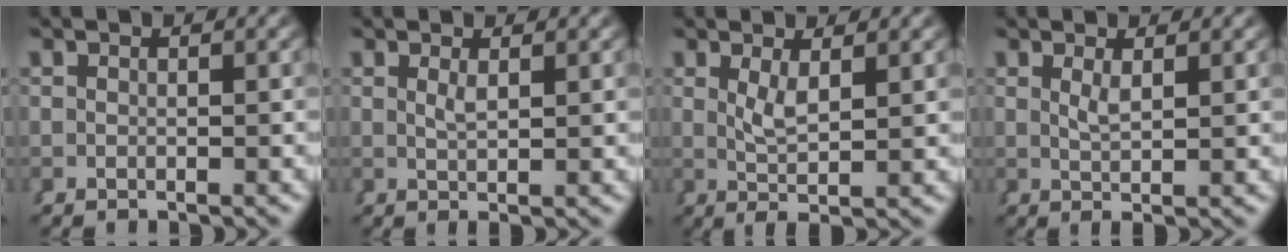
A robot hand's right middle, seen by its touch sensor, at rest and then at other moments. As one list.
[{"total": 1.4, "force": [0.6, -0.9, 0.9], "torque": [-0.012, -0.009, 0.019]}, {"total": 2.8, "force": [0.7, -0.2, 2.7], "torque": [-0.047, -0.014, 0.022]}, {"total": 1.7, "force": [0.6, -0.8, 1.3], "torque": [-0.022, -0.012, 0.022]}]